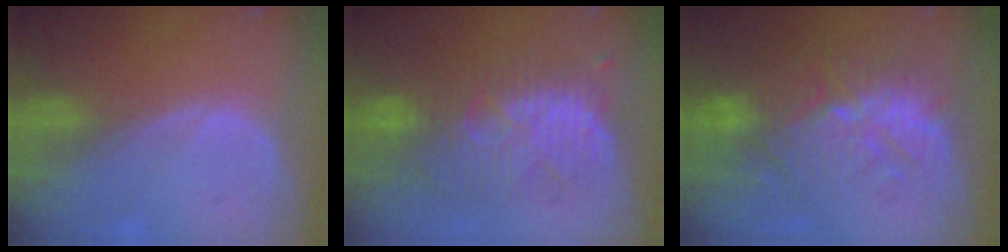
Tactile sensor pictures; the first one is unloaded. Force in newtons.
{"total": 9.1, "press": 9.1, "slide": 0.6}
{"total": 10.5, "press": 10.0, "slide": 3.5}